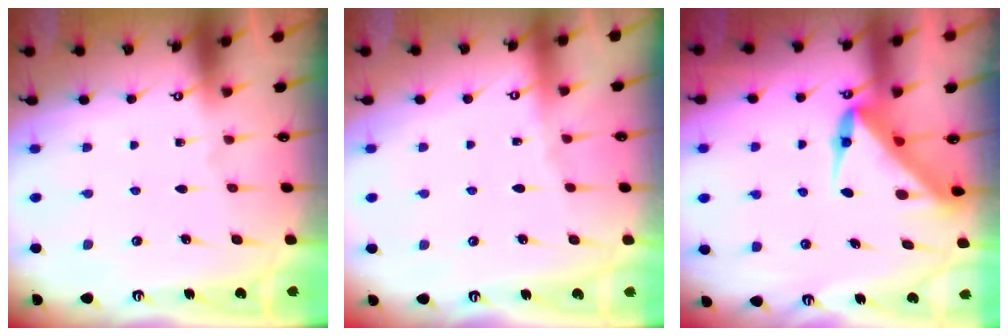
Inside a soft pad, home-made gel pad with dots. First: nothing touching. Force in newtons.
{"total": 2.2, "press": 2.1, "slide": 0.5}
{"total": 5.9, "press": 5.8, "slide": 0.5}